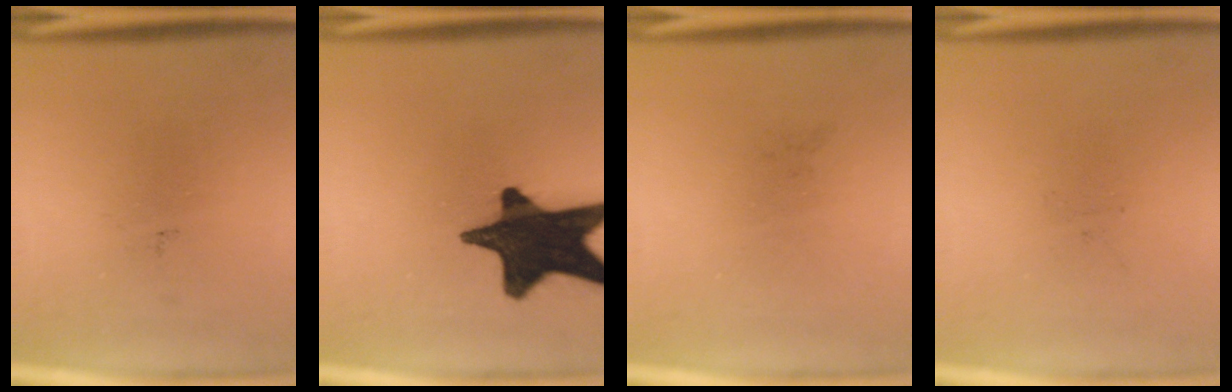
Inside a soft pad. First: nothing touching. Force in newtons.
{"total": 17.7}
{"total": 0.0}
{"total": 0.0}